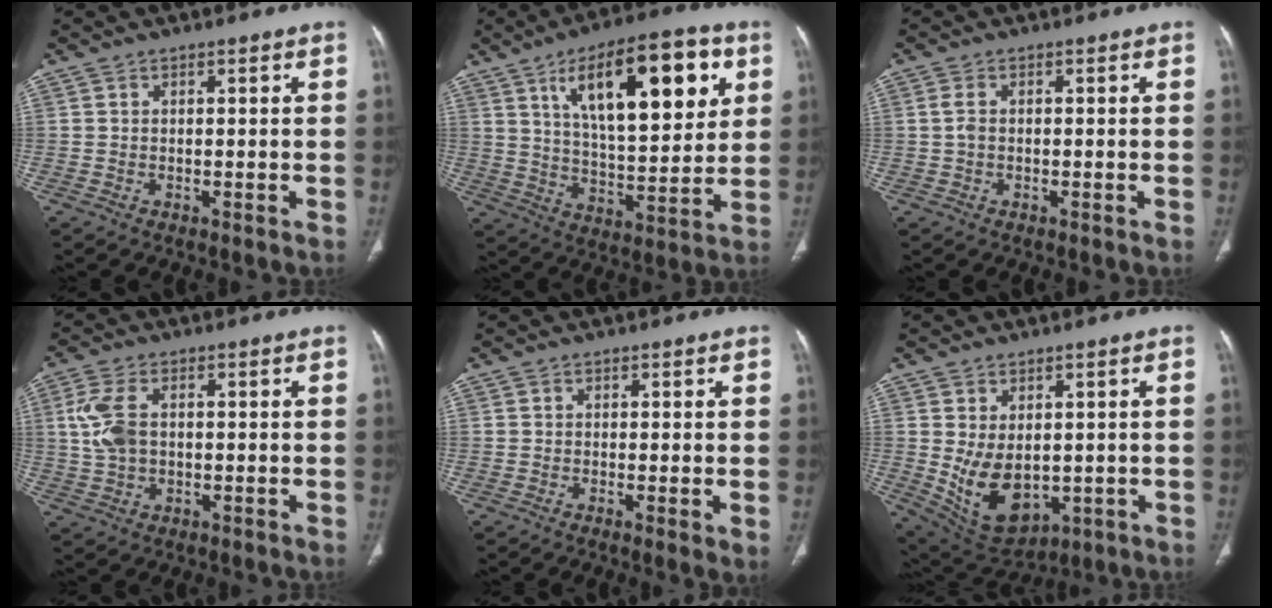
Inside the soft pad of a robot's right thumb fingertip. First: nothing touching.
{"total": 23.0, "force": [9.2, 9.0, 19.0], "torque": [-0.254, -0.023, 0.149]}
{"total": 1.7, "force": [0.1, 1.0, 1.3], "torque": [-0.033, 0.002, 0.000]}
{"total": 6.8, "force": [0.7, 4.1, 5.4], "torque": [-0.127, 0.010, 0.015]}
{"total": 2.3, "force": [-0.3, 0.6, 2.2], "torque": [-0.042, -0.010, -0.009]}
{"total": 11.8, "force": [-0.8, 7.8, 8.9], "torque": [-0.136, -0.012, 0.021]}